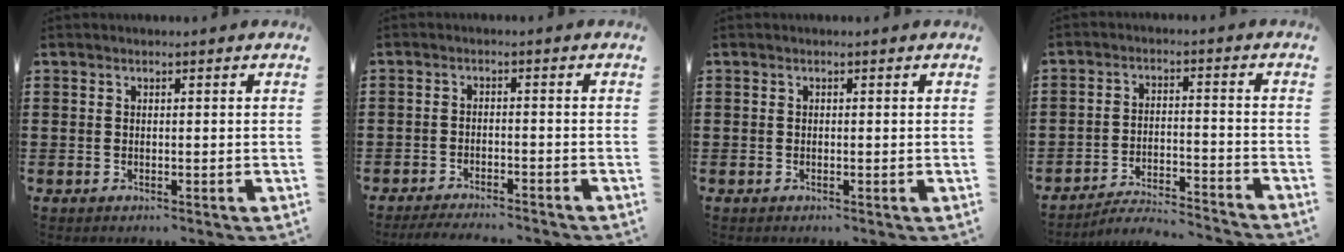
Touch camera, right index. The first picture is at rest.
{"total": 2.7, "force": [-2.7, 0.0, 0.4], "torque": [-0.010, 0.002, -0.055]}
{"total": 0.0}
{"total": 4.2, "force": [-4.1, 0.1, 0.8], "torque": [-0.027, -0.001, -0.089]}